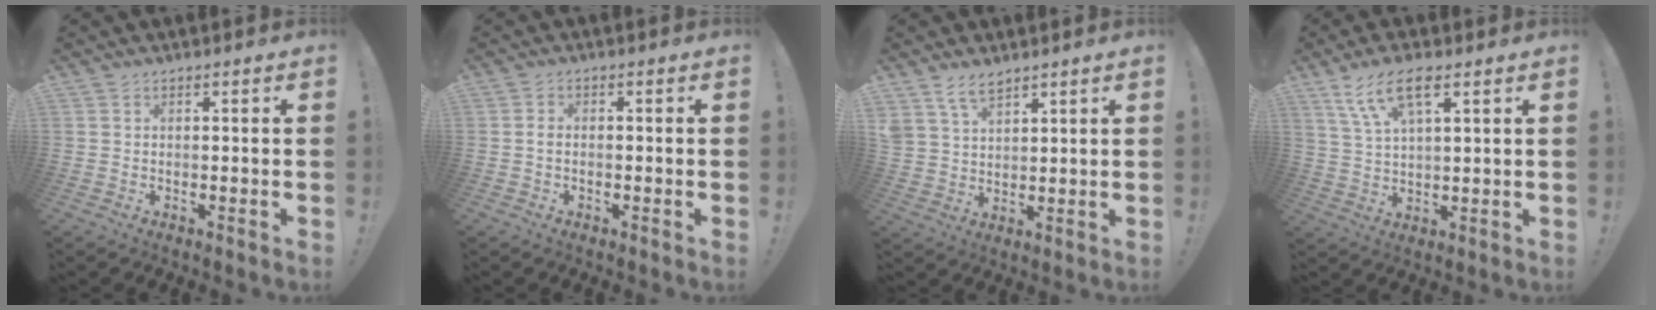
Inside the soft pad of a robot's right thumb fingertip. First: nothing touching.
{"total": 1.5, "force": [-0.7, 0.6, 1.2], "torque": [-0.022, 0.005, -0.013]}
{"total": 6.9, "force": [5.2, 3.3, 3.2], "torque": [-0.065, -0.021, 0.101]}
{"total": 10.5, "force": [5.9, 3.6, 7.9], "torque": [-0.146, -0.012, 0.108]}